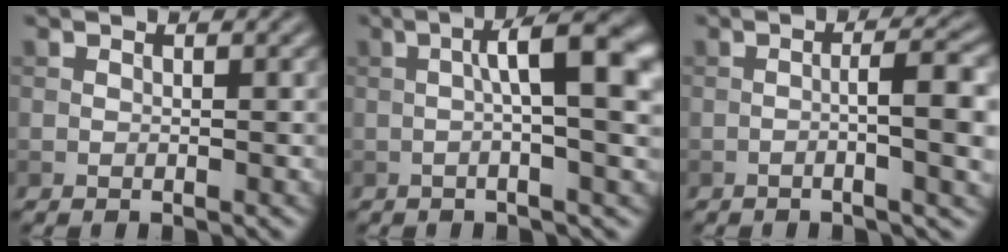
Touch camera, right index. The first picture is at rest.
{"total": 8.1, "force": [0.9, 1.9, 7.8], "torque": [-0.104, 0.015, 0.007]}
{"total": 5.9, "force": [-0.8, 1.3, 5.7], "torque": [-0.080, 0.008, -0.013]}